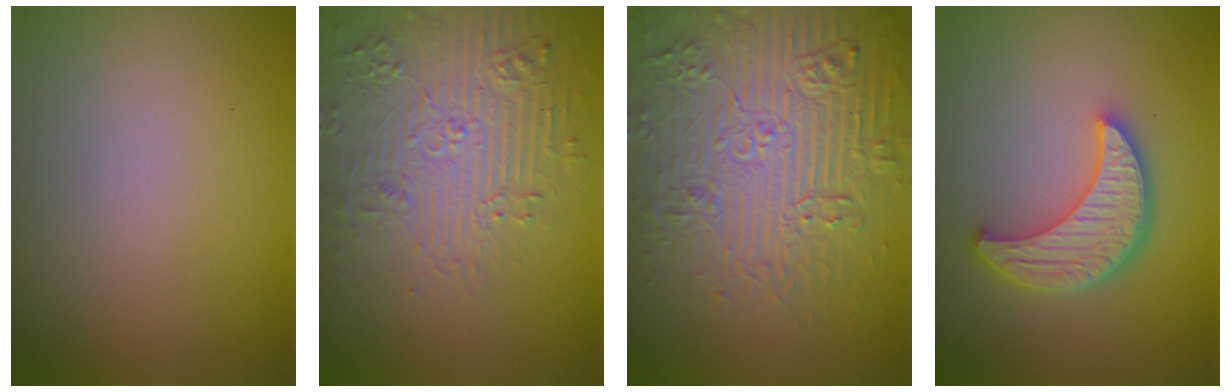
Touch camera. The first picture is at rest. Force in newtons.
{"total": 4.6, "press": 4.6, "slide": 0.8}
{"total": 7.9, "press": 7.6, "slide": 2.0}
{"total": 5.1, "press": 4.3, "slide": 2.8}